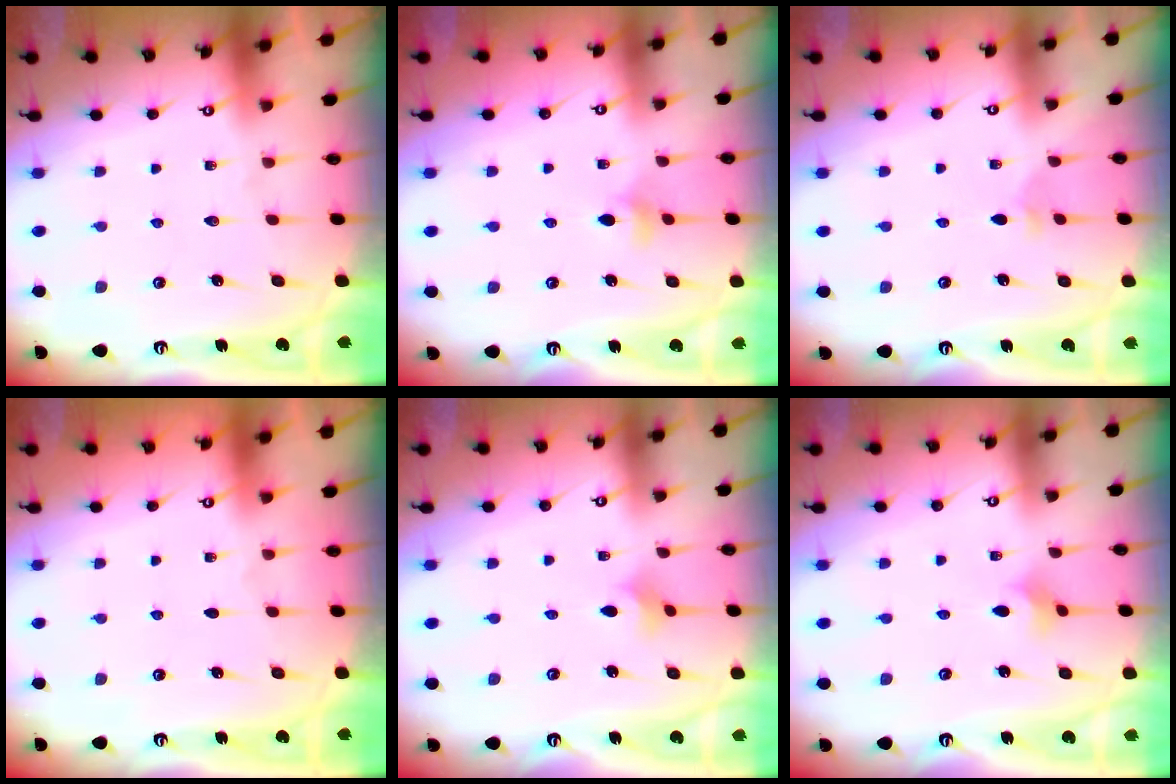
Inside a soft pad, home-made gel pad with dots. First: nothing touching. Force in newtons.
{"total": 4.2, "press": 4.1, "slide": 0.9}
{"total": 2.2, "press": 2.2, "slide": 0.6}
{"total": 0.0}
{"total": 2.4, "press": 2.3, "slide": 0.4}
{"total": 2.5, "press": 2.5, "slide": 0.4}